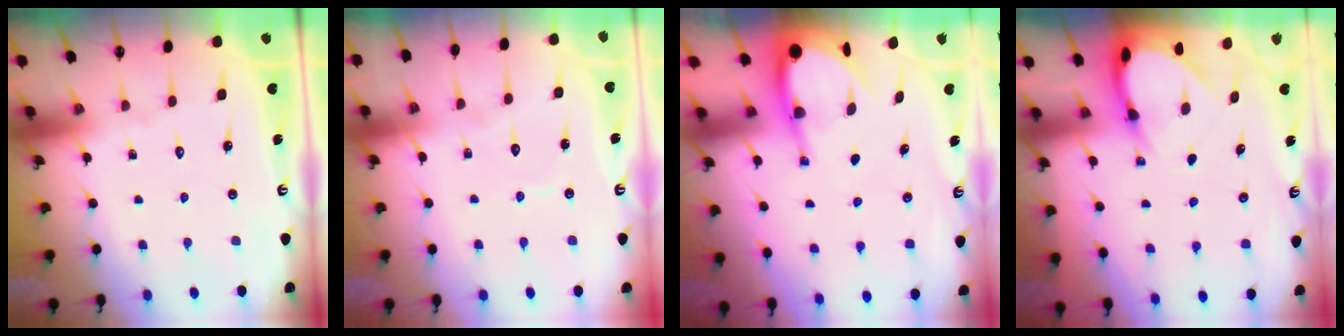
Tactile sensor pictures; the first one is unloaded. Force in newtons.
{"total": 4.2, "press": 4.2, "slide": 0.4}
{"total": 5.3, "press": 5.3, "slide": 0.4}
{"total": 3.9, "press": 3.9, "slide": 0.5}